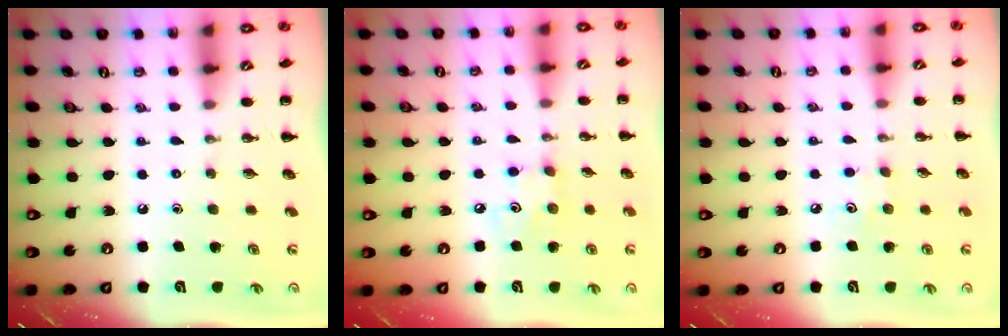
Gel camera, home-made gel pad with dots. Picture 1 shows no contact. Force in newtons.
{"total": 3.6, "press": 3.6, "slide": 0.6}
{"total": 3.9, "press": 3.8, "slide": 0.9}